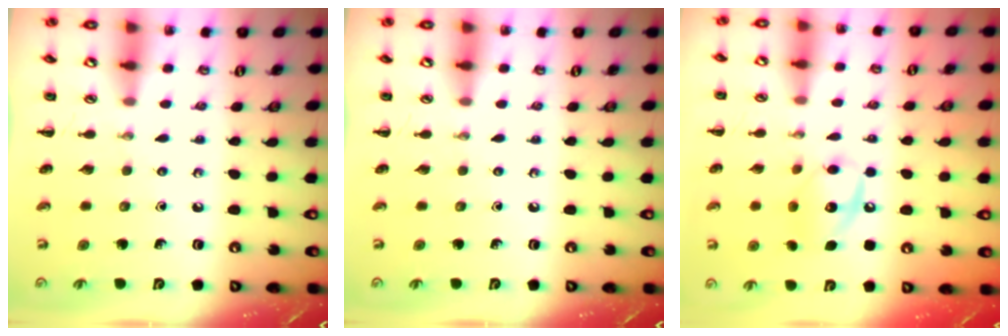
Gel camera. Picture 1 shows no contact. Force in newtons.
{"total": 0.0}
{"total": 10.4, "press": 10.4, "slide": 1.2}